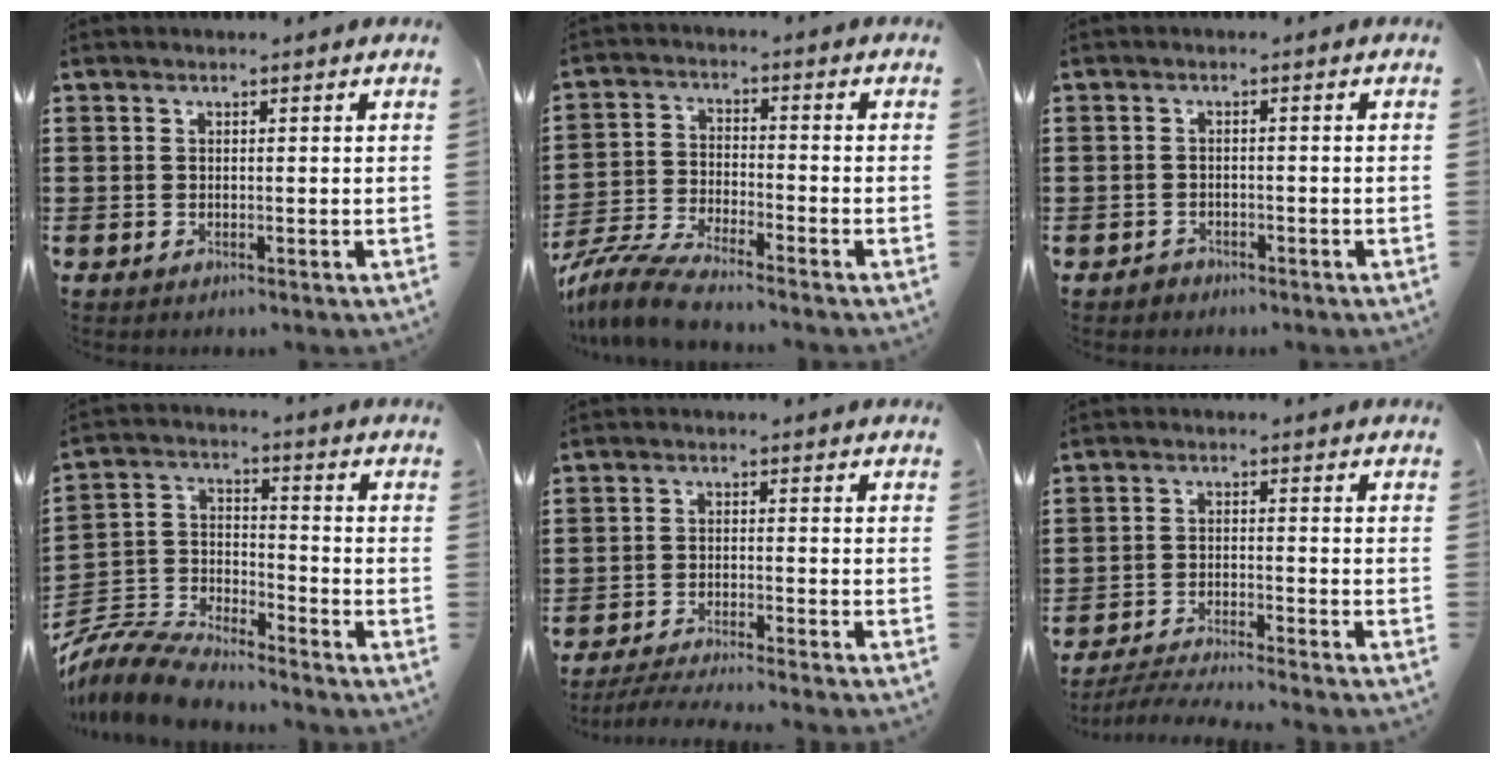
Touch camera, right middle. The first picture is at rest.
{"total": 6.2, "force": [-5.8, 0.3, 2.3], "torque": [-0.070, -0.012, -0.118]}
{"total": 1.1, "force": [-1.0, 0.5, 0.1], "torque": [-0.005, 0.002, -0.023]}
{"total": 9.0, "force": [-8.7, 1.3, 2.0], "torque": [-0.059, 0.006, -0.179]}
{"total": 3.7, "force": [-3.5, -0.3, 1.1], "torque": [-0.026, -0.006, -0.073]}
{"total": 4.0, "force": [-3.9, -0.3, 1.1], "torque": [-0.025, -0.006, -0.081]}